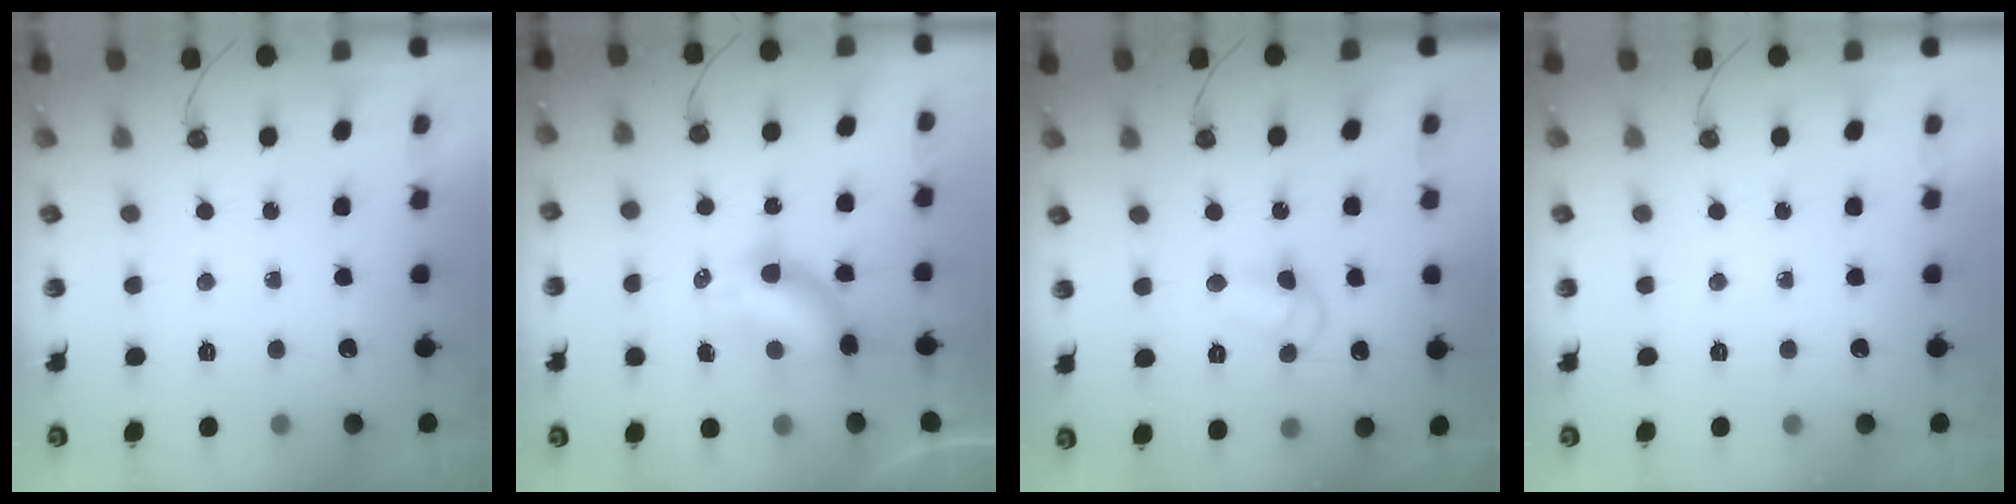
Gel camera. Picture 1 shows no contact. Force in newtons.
{"total": 5.8, "press": 5.8, "slide": 0.5}
{"total": 8.2, "press": 8.2, "slide": 0.4}
{"total": 0.0}